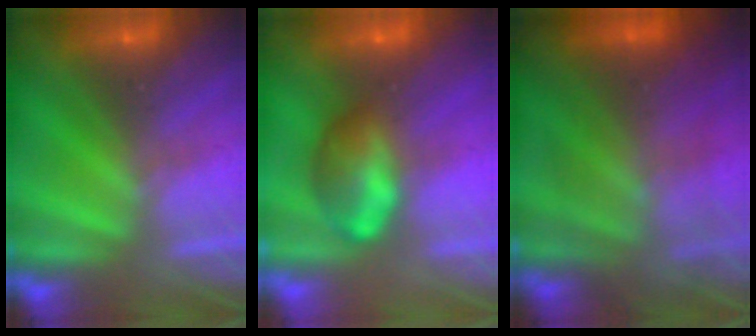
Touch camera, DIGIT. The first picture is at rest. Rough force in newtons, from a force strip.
{"total": 6.9}
{"total": 6.1}